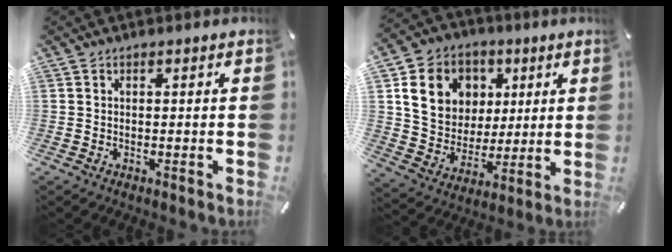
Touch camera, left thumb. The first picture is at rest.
{"total": 14.4, "force": [4.5, 12.6, 5.2], "torque": [-0.094, -0.006, 0.091]}